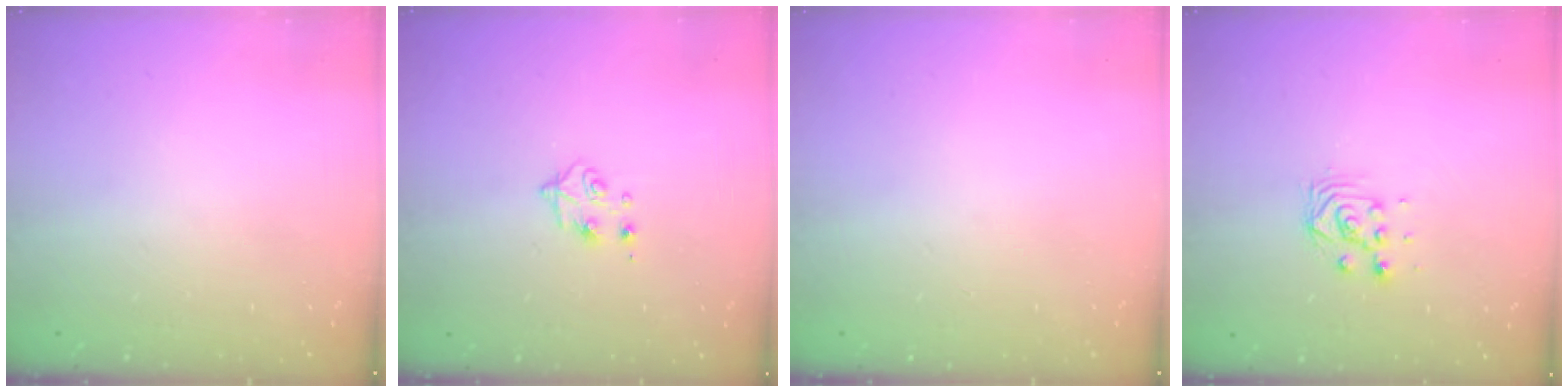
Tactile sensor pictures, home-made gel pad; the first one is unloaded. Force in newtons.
{"total": 4.9, "press": 4.8, "slide": 0.7}
{"total": 0.0}
{"total": 3.8, "press": 3.7, "slide": 0.6}